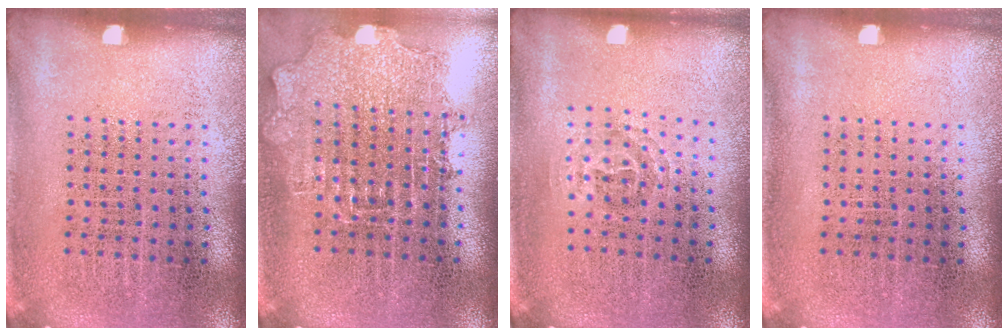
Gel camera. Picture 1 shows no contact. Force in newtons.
{"total": 1.3, "press": 1.1, "slide": 0.6}
{"total": 0.9, "press": 0.6, "slide": 0.7}
{"total": 0.0}